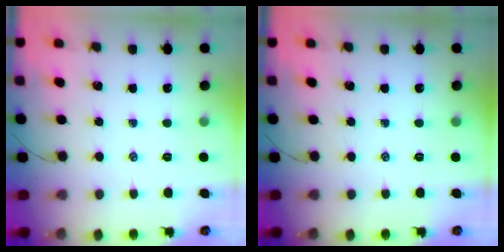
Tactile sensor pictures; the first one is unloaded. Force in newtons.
{"total": 0.0}